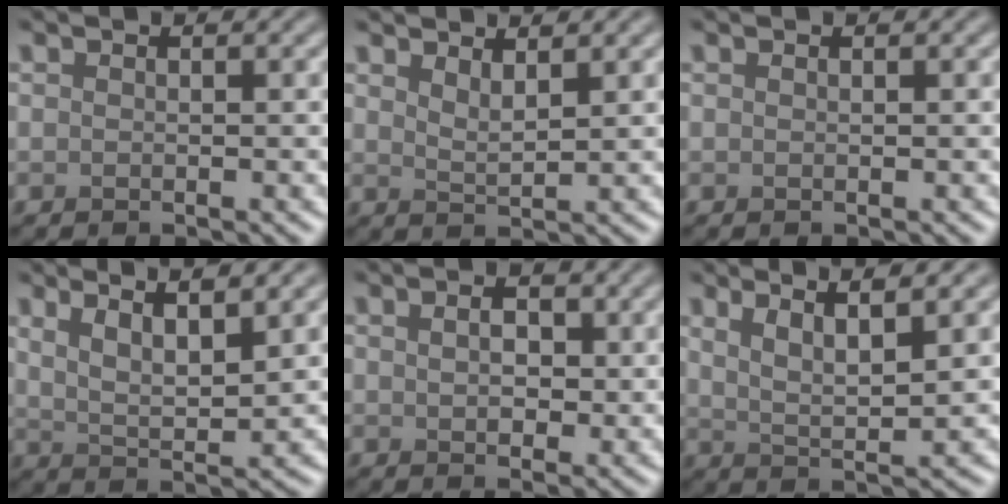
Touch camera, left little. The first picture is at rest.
{"total": 2.0, "force": [1.7, 0.4, 1.1], "torque": [-0.018, -0.003, 0.030]}
{"total": 0.0}
{"total": 5.1, "force": [3.2, 1.2, 3.8], "torque": [-0.065, -0.002, 0.056]}
{"total": 3.1, "force": [0.8, 1.9, 2.4], "torque": [-0.036, -0.005, 0.017]}
{"total": 4.7, "force": [2.7, 0.9, 3.7], "torque": [-0.066, -0.002, 0.050]}